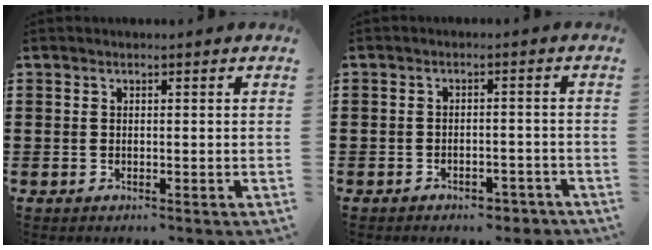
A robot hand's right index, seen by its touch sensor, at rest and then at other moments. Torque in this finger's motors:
{"motor_torque": [0.07, 0.22, 0.03, -0.01]}